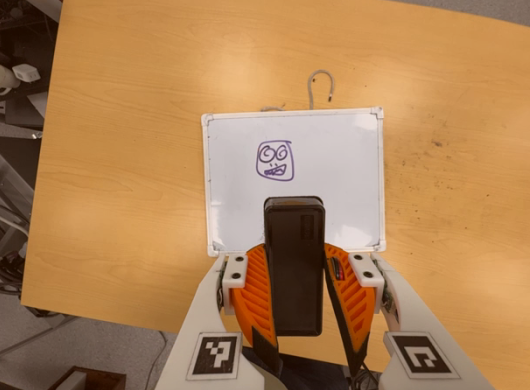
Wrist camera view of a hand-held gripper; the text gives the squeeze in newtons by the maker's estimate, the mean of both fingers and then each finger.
{"total": 7.8, "left": 6.6, "right": 8.9}